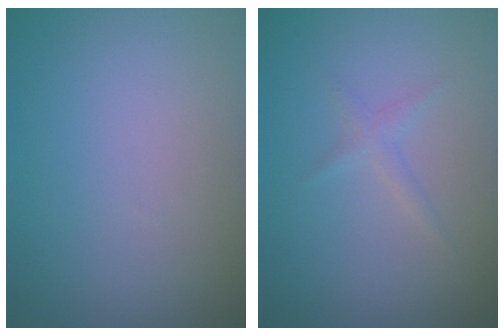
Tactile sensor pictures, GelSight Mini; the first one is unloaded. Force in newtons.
{"total": 1.0, "press": 1.0, "slide": 0.1}